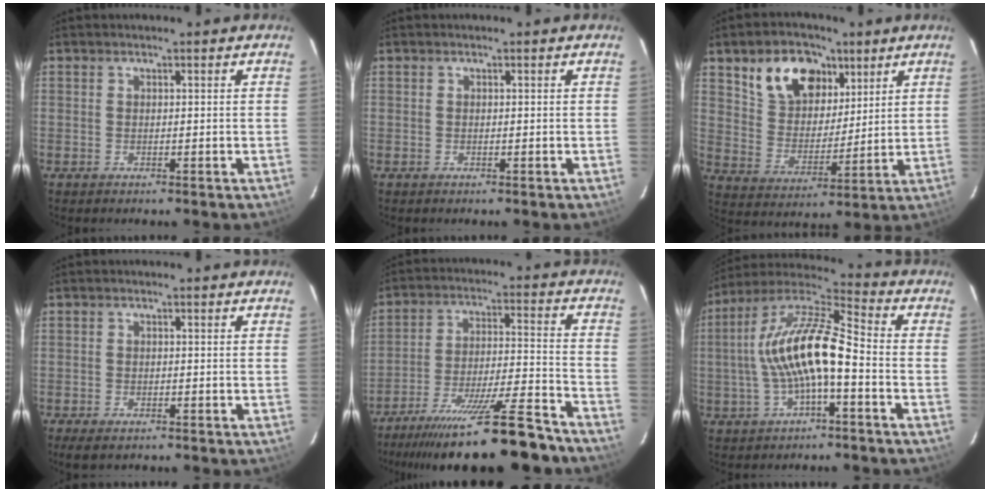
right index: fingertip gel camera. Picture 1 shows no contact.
{"total": 0.0}
{"total": 14.2, "force": [7.6, 9.2, 7.6], "torque": [-0.152, 0.036, 0.148]}
{"total": 3.0, "force": [-2.2, 1.1, 1.7], "torque": [-0.039, -0.011, -0.038]}
{"total": 22.5, "force": [-19.3, 2.4, 11.3], "torque": [-0.211, -0.038, -0.289]}
{"total": 13.9, "force": [-2.2, 3.6, 13.2], "torque": [-0.253, 0.017, -0.043]}